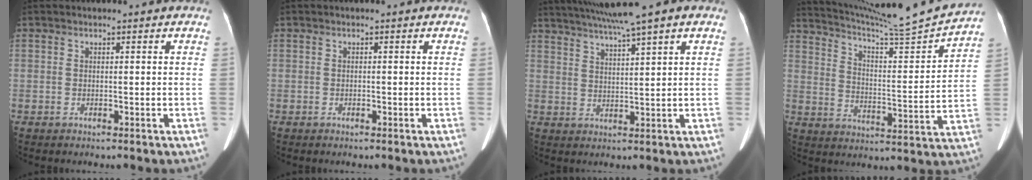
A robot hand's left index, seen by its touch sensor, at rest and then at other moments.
{"total": 0.0}
{"total": 11.4, "force": [8.7, -0.5, 7.3], "torque": [-0.129, 0.033, 0.129]}
{"total": 18.1, "force": [17.2, -2.0, 5.1], "torque": [-0.098, -0.051, 0.250]}